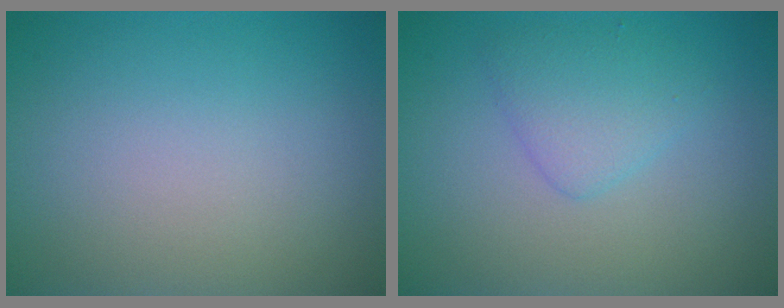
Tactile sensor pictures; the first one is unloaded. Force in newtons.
{"total": 2.5, "press": 2.5, "slide": 0.1}